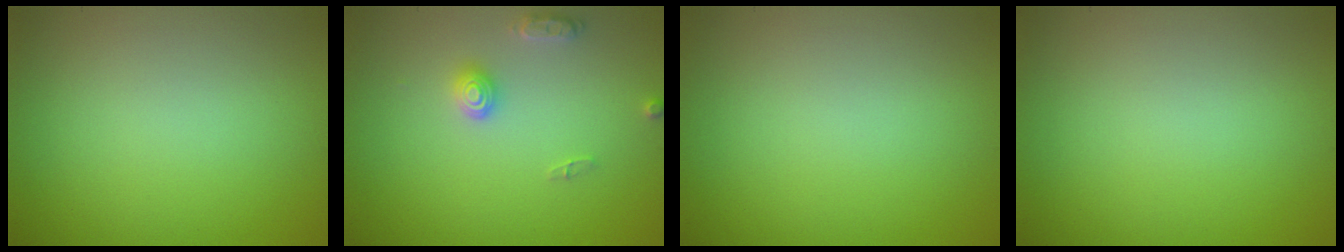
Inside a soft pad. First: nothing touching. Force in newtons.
{"total": 2.2, "press": 2.2, "slide": 0.1}
{"total": 0.0}
{"total": 0.0}